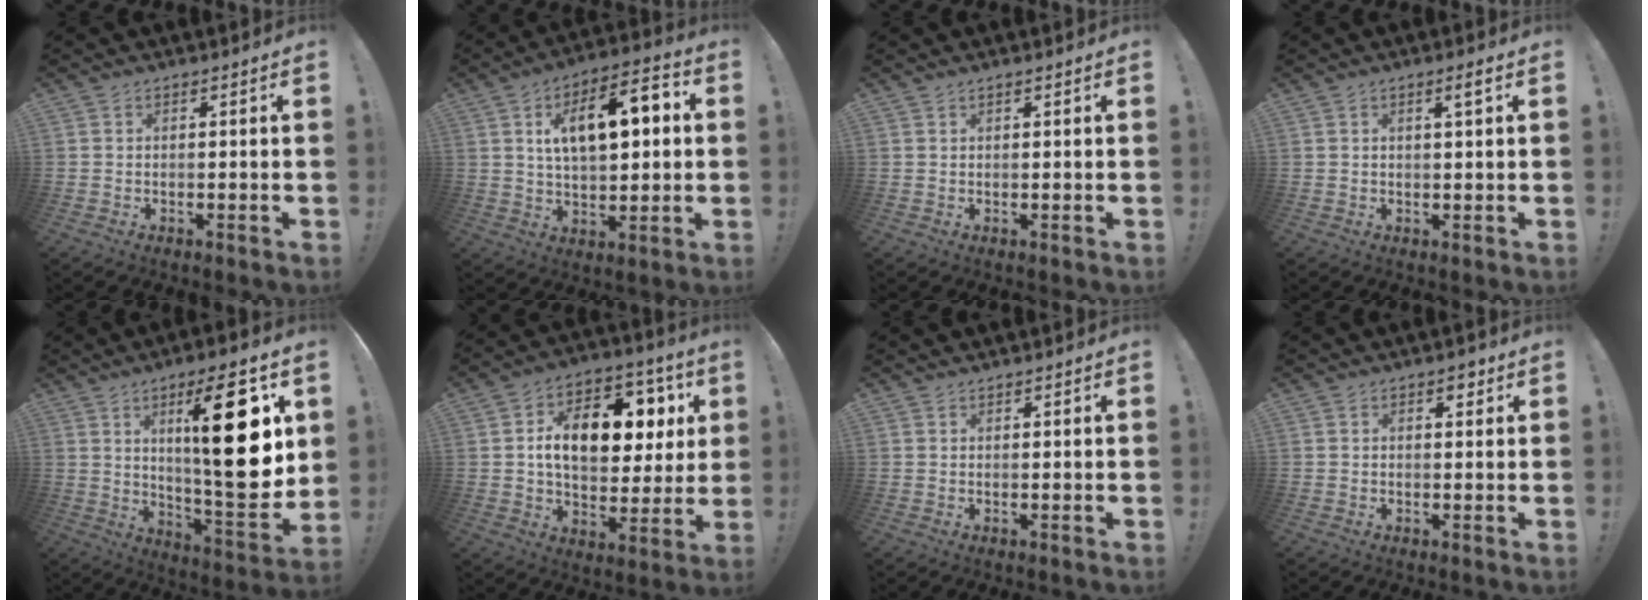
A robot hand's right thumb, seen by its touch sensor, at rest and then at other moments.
{"total": 14.8, "force": [3.7, 7.2, 12.3], "torque": [-0.182, -0.001, 0.059]}
{"total": 0.6, "force": [0.5, 0.1, 0.2], "torque": [-0.004, 0.000, 0.010]}
{"total": 2.7, "force": [1.2, 0.0, 2.4], "torque": [-0.030, -0.005, 0.014]}
{"total": 24.7, "force": [7.7, 6.3, 22.7], "torque": [-0.337, -0.038, 0.111]}
{"total": 17.3, "force": [4.5, 10.5, 12.9], "torque": [-0.180, -0.013, 0.078]}
{"total": 0.8, "force": [0.8, 0.3, -0.1], "torque": [0.002, -0.001, 0.016]}
{"total": 2.5, "force": [1.6, 1.4, 1.4], "torque": [0.002, -0.011, 0.022]}